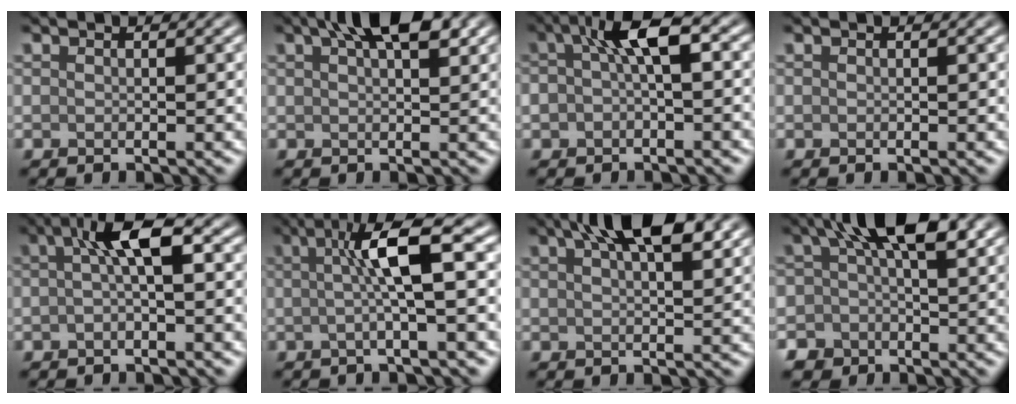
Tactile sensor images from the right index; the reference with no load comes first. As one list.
[{"total": 5.3, "force": [2.9, 2.0, 4.0], "torque": [-0.058, 0.013, 0.044]}, {"total": 4.7, "force": [0.4, 2.0, 4.3], "torque": [-0.070, 0.018, -0.003]}, {"total": 0.0}, {"total": 4.2, "force": [0.4, 1.0, 4.1], "torque": [-0.069, 0.019, -0.001]}, {"total": 6.2, "force": [0.8, 1.0, 6.0], "torque": [-0.099, 0.018, 0.006]}, {"total": 6.7, "force": [3.8, 2.2, 5.0], "torque": [-0.070, 0.021, 0.051]}, {"total": 7.3, "force": [-0.2, 4.9, 5.4], "torque": [-0.078, 0.005, -0.021]}]